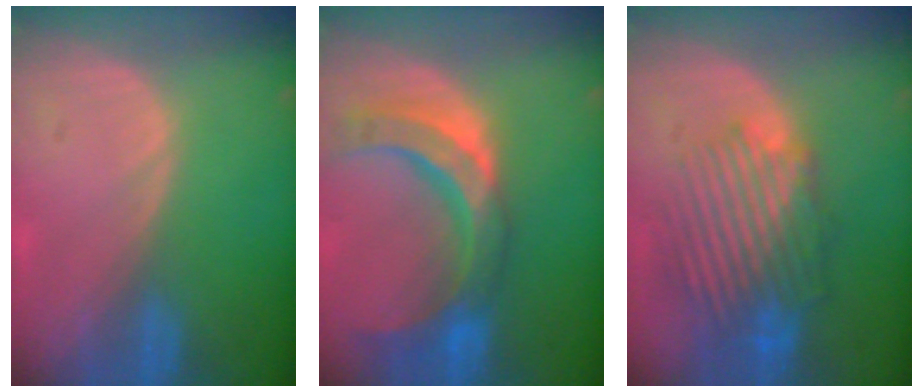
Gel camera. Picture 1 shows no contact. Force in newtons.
{"total": 11.2, "press": 9.5, "slide": 5.9}
{"total": 10.2, "press": 9.1, "slide": 4.5}